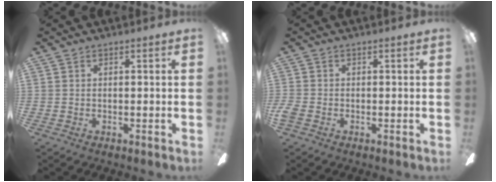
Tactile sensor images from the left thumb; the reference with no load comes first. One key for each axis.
{"total": 1.7, "fx": -0.8, "fy": 1.0, "fz": 1.1, "tx": -0.025, "ty": 0.001, "tz": -0.016}